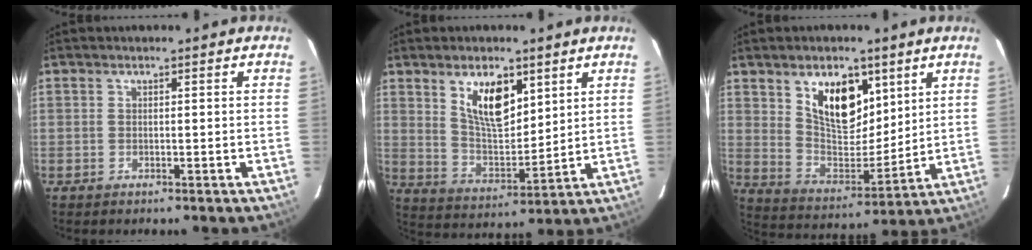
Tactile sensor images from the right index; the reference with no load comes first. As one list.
[{"total": 10.8, "force": [5.6, 4.8, 7.9], "torque": [-0.136, 0.001, 0.115]}, {"total": 13.4, "force": [6.7, 7.3, 9.1], "torque": [-0.147, -0.005, 0.131]}]